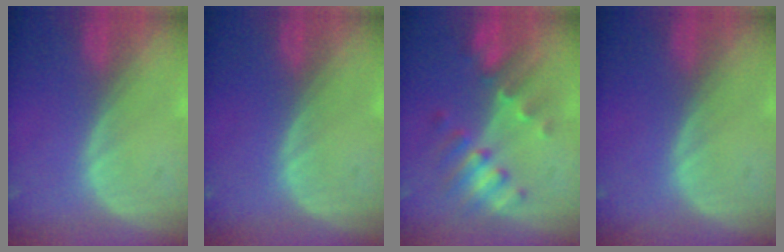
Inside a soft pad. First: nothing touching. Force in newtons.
{"total": 0.0}
{"total": 7.7, "press": 6.9, "slide": 3.4}
{"total": 0.0}